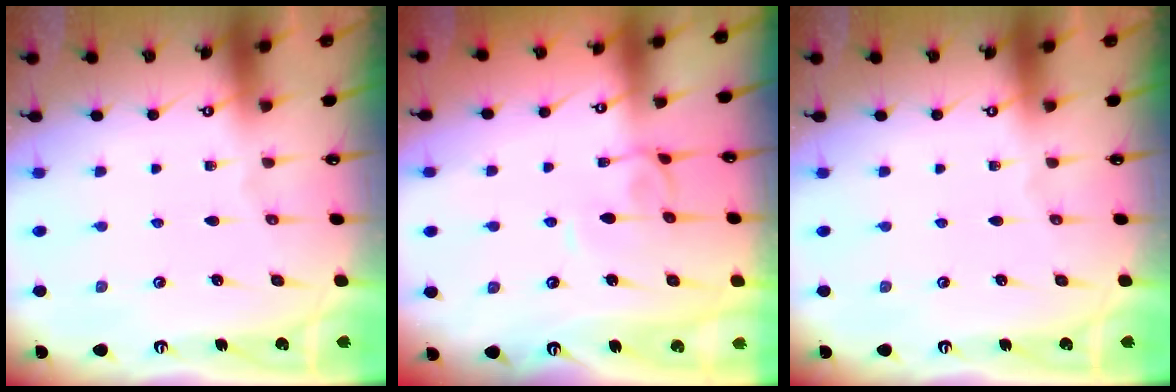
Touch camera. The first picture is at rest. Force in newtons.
{"total": 1.9, "press": 1.9, "slide": 0.2}
{"total": 0.0}